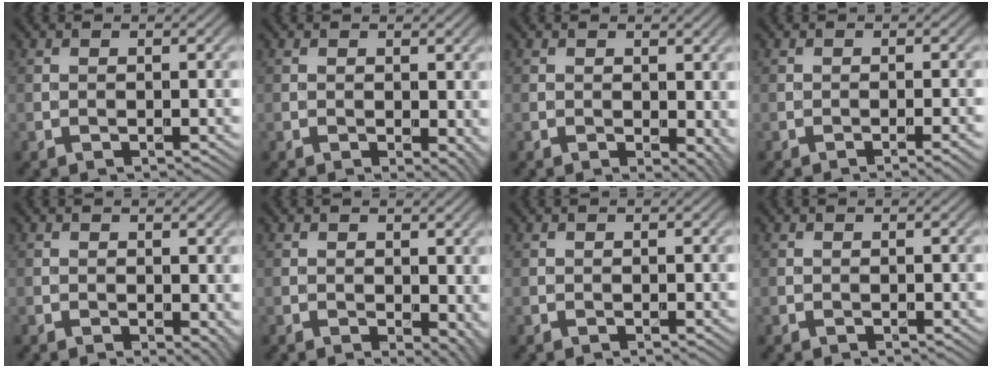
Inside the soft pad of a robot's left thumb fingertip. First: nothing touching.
{"total": 2.3, "force": [-0.1, 1.2, 1.9], "torque": [-0.019, -0.008, 0.002]}
{"total": 3.2, "force": [-0.1, 1.9, 2.6], "torque": [-0.026, -0.008, 0.001]}
{"total": 2.4, "force": [-1.1, 0.4, 2.0], "torque": [-0.023, 0.005, -0.022]}
{"total": 2.1, "force": [-0.2, 1.2, 1.8], "torque": [-0.019, -0.009, 0.000]}
{"total": 4.0, "force": [-0.2, 2.4, 3.2], "torque": [-0.034, -0.011, -0.001]}
{"total": 0.0}
{"total": 0.0}